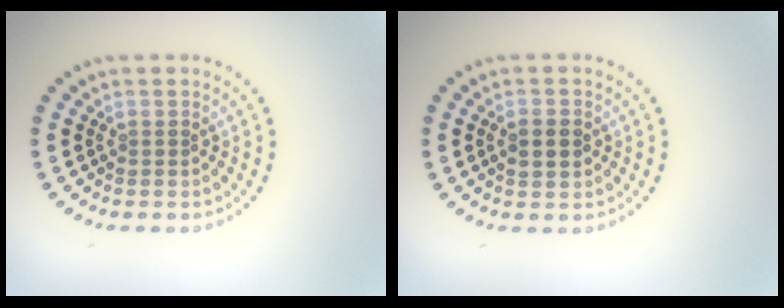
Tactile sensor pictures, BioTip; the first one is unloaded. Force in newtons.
{"total": 2.1, "press": 2.1, "slide": 0.0}